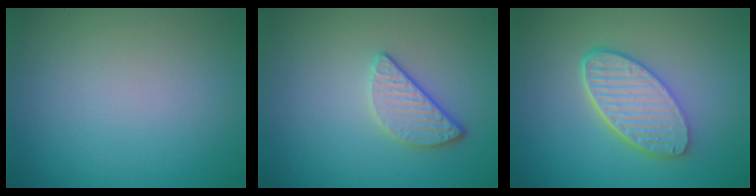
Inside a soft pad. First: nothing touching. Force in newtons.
{"total": 2.6, "press": 2.3, "slide": 1.3}
{"total": 5.6, "press": 4.4, "slide": 3.4}